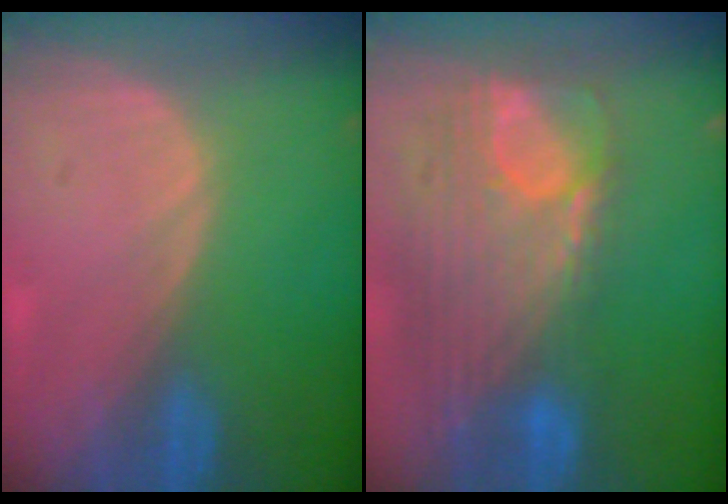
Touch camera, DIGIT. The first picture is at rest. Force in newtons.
{"total": 12.3, "press": 10.4, "slide": 6.5}